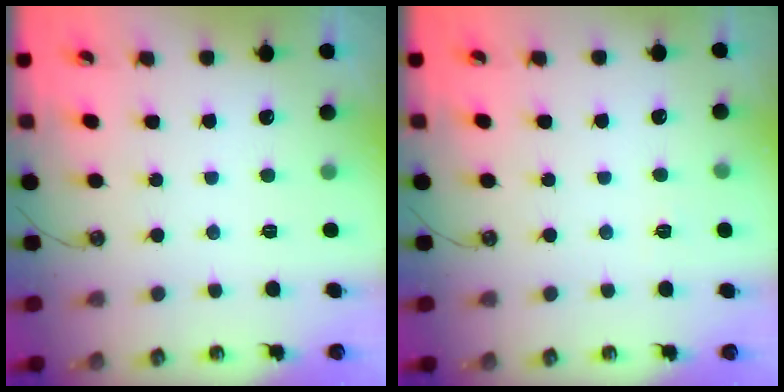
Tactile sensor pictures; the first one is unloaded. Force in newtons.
{"total": 2.7, "press": 2.7, "slide": 0.4}